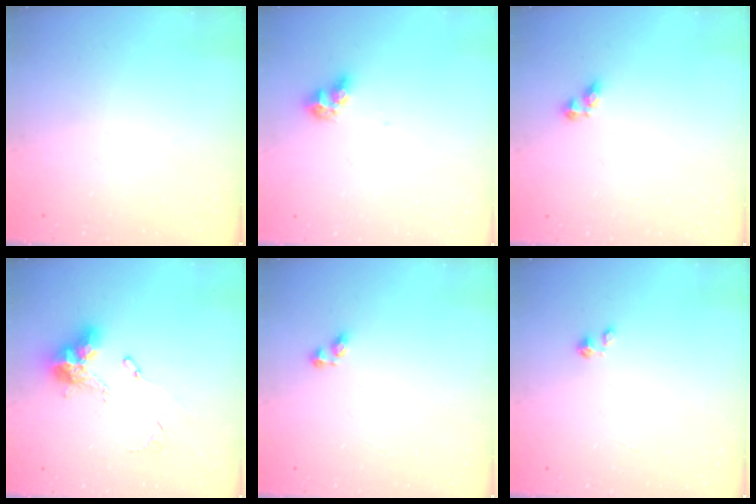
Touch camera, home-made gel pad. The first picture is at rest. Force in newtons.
{"total": 7.1, "press": 7.1, "slide": 0.8}
{"total": 4.7, "press": 4.7, "slide": 0.5}
{"total": 13.3, "press": 13.3, "slide": 1.5}
{"total": 2.8, "press": 2.8, "slide": 0.6}
{"total": 0.0}